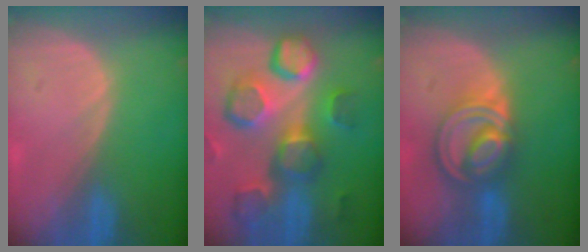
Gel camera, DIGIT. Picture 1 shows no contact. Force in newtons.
{"total": 12.9, "press": 11.2, "slide": 6.4}
{"total": 8.5, "press": 7.1, "slide": 4.6}